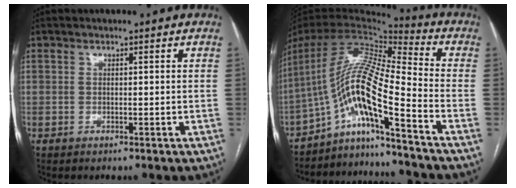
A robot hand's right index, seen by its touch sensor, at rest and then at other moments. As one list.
[{"total": 16.2, "force": [-9.5, 0.5, 13.2], "torque": [-0.260, 0.021, -0.170]}]